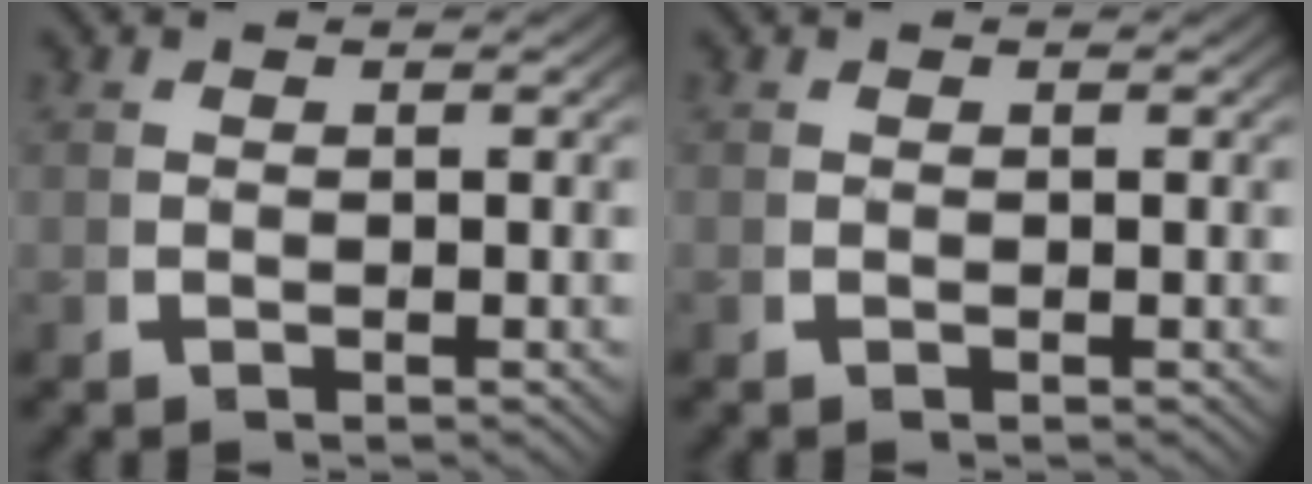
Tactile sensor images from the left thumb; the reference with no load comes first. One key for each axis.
{"total": 0.0}